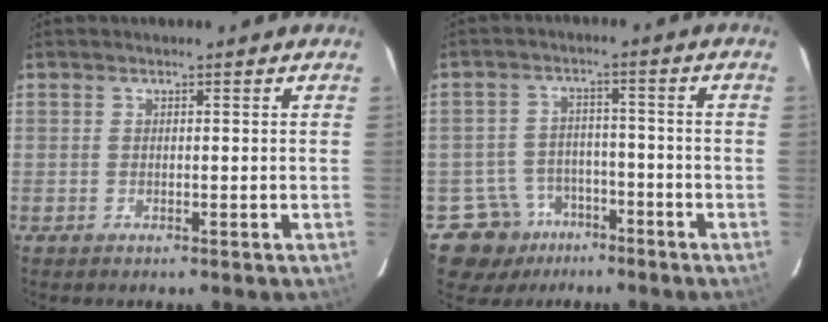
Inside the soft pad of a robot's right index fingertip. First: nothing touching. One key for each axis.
{"total": 8.2, "fx": -4.8, "fy": 6.7, "fz": 0.2, "tx": -0.003, "ty": 0.026, "tz": -0.066}